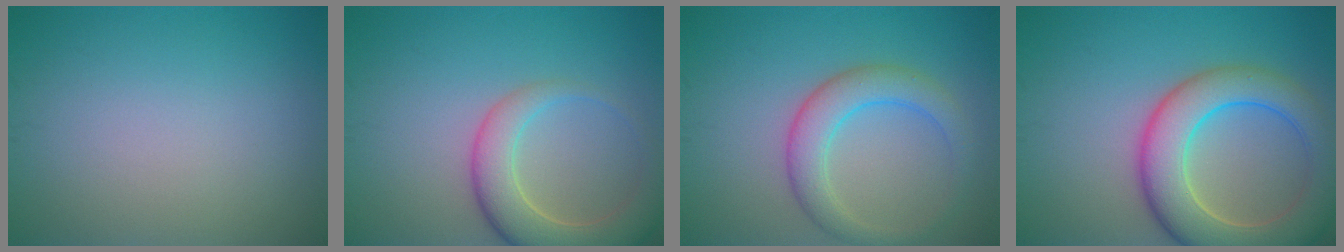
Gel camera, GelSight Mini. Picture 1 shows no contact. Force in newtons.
{"total": 5.7, "press": 5.7, "slide": 0.8}
{"total": 4.3, "press": 4.3, "slide": 0.3}
{"total": 8.7, "press": 8.7, "slide": 0.5}